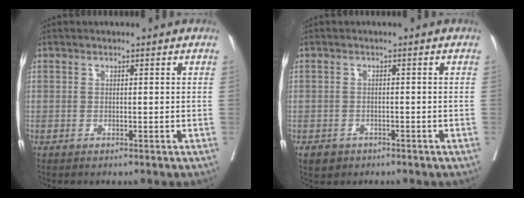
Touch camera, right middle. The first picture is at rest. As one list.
[{"total": 2.0, "force": [-1.1, 1.6, 0.4], "torque": [-0.011, 0.002, -0.015]}]